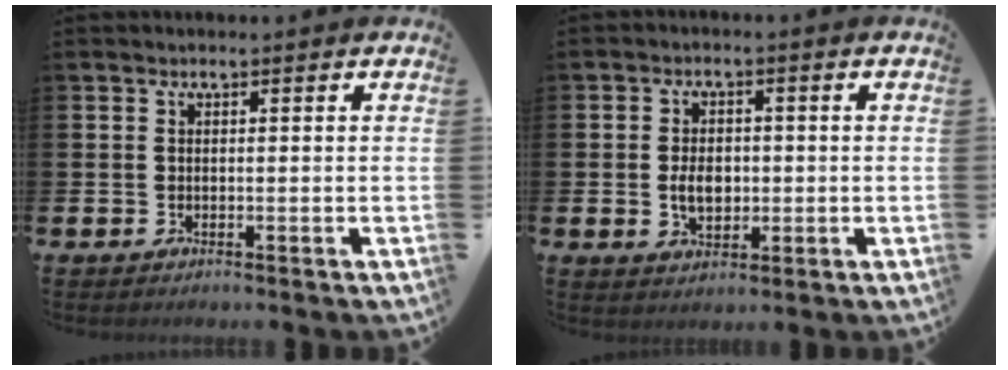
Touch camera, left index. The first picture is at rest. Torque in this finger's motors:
{"motor_torque": [0.90, -0.04, 0.61, 0.14]}